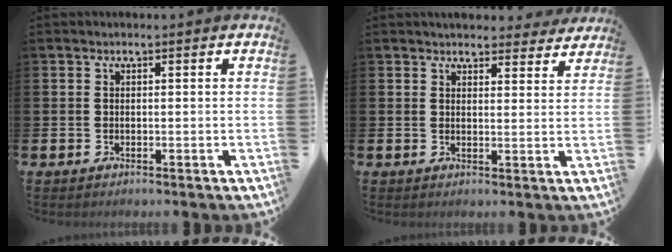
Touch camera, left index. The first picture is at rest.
{"total": 4.2, "force": [4.1, 1.1, 0.1], "torque": [-0.002, -0.022, 0.074]}